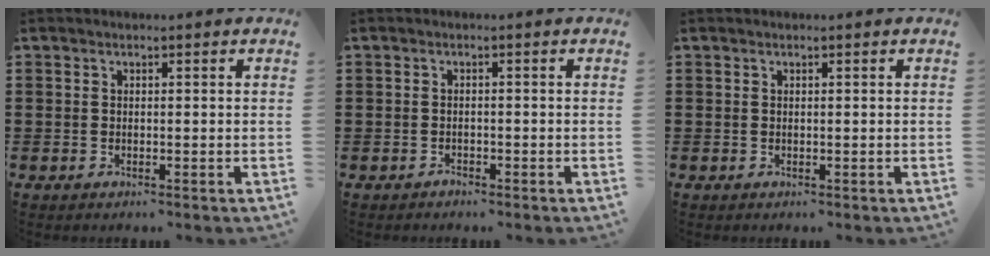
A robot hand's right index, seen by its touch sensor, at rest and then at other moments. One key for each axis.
{"total": 0.9, "fx": -0.8, "fy": 0.4, "fz": 0.0, "tx": -0.002, "ty": 0.003, "tz": -0.019}
{"total": 0.0}